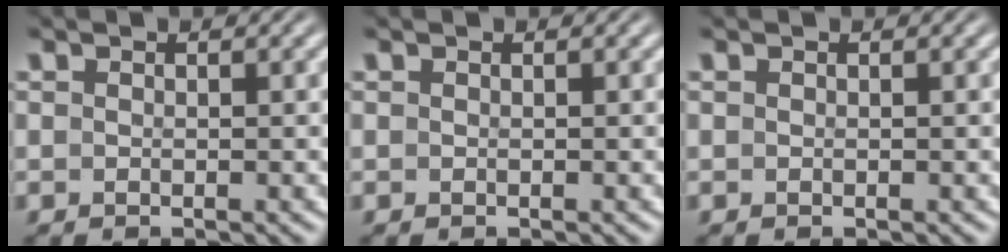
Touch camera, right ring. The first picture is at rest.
{"total": 0.0}
{"total": 0.0}